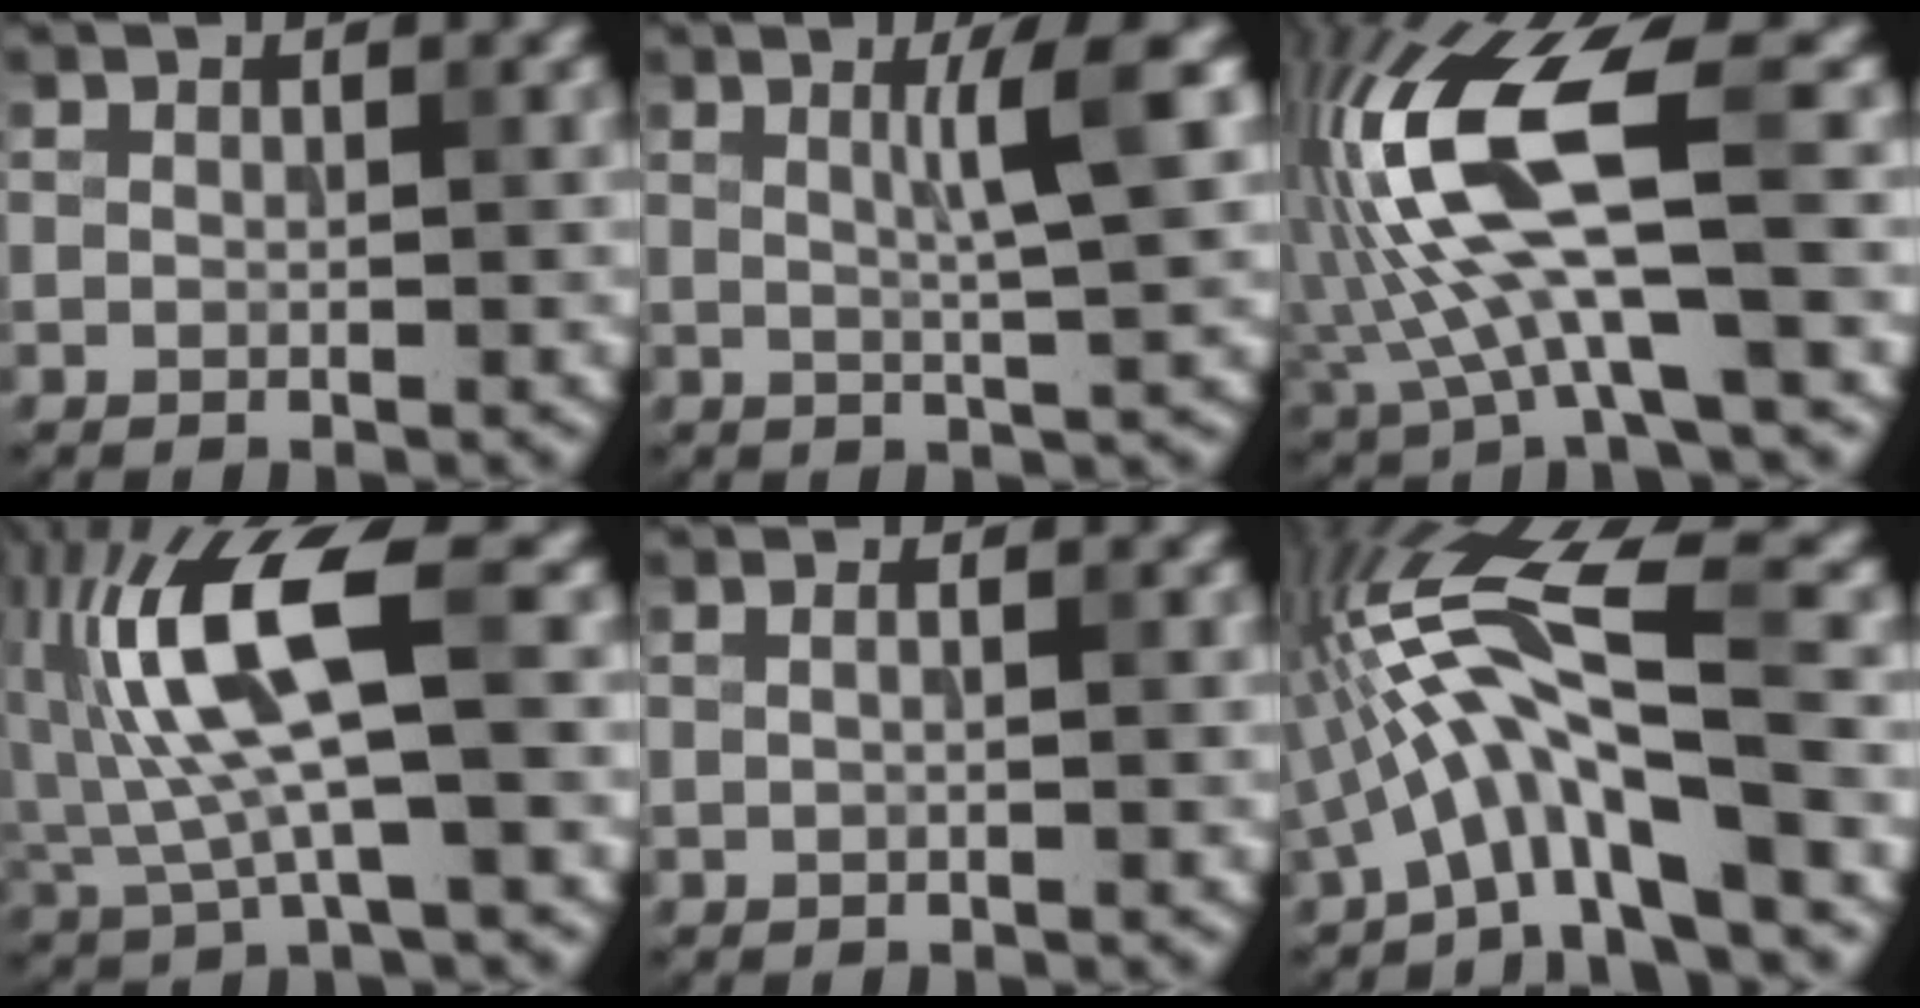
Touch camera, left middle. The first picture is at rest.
{"total": 4.8, "force": [1.4, 0.4, 4.6], "torque": [-0.066, 0.002, 0.024]}
{"total": 11.7, "force": [0.7, 3.9, 11.0], "torque": [-0.232, 0.011, 0.012]}
{"total": 10.0, "force": [1.6, 2.8, 9.5], "torque": [-0.199, 0.009, 0.031]}
{"total": 1.1, "force": [0.4, 0.5, 0.9], "torque": [-0.003, -0.006, -0.008]}
{"total": 9.0, "force": [-2.3, 1.7, 8.5], "torque": [-0.159, 0.025, -0.045]}